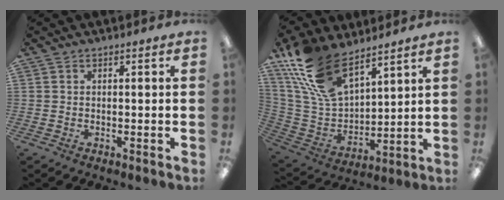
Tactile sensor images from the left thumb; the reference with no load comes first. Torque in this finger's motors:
{"motor_torque": [0.64, 0.50, 1.52, -1.27, 0.49]}